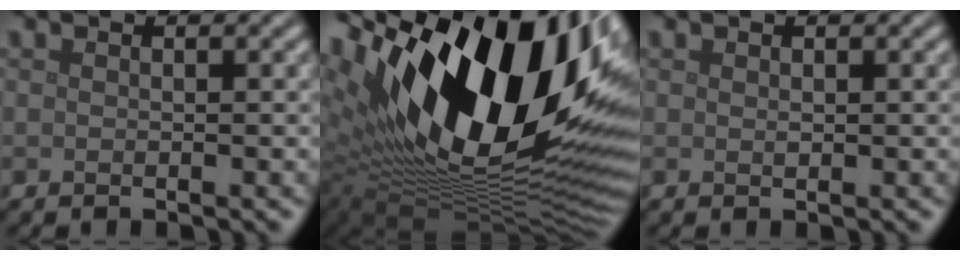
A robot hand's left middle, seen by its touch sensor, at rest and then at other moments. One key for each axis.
{"total": 21.0, "fx": 6.6, "fy": 10.0, "fz": 17.2, "tx": -0.292, "ty": 0.033, "tz": 0.109}
{"total": 0.0}